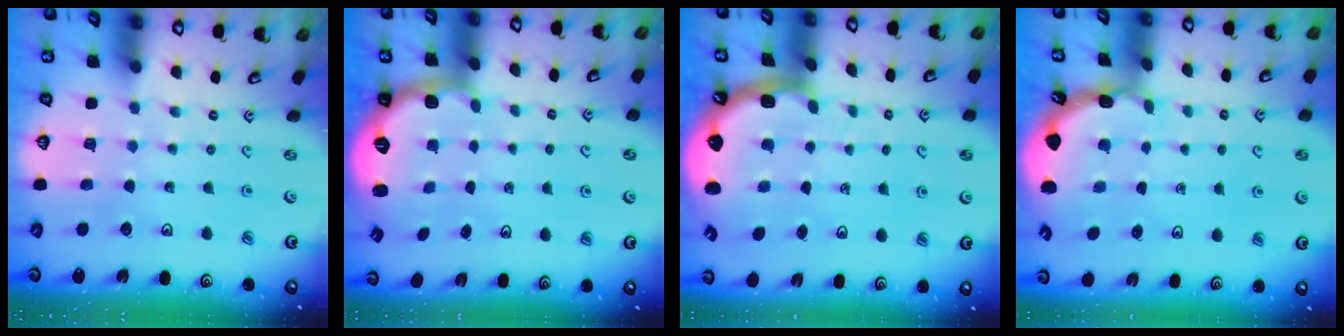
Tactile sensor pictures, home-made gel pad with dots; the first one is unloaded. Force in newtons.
{"total": 2.7, "press": 1.6, "slide": 2.1}
{"total": 3.8, "press": 3.6, "slide": 1.2}
{"total": 1.6, "press": 1.6, "slide": 0.1}